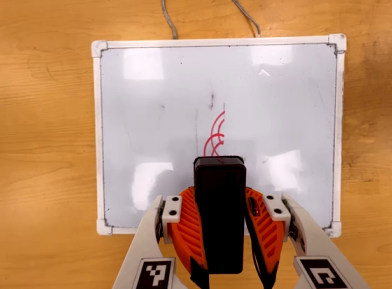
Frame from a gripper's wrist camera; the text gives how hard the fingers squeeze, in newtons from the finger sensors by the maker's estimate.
{"total": 9.6, "left": 8.1, "right": 11.2}